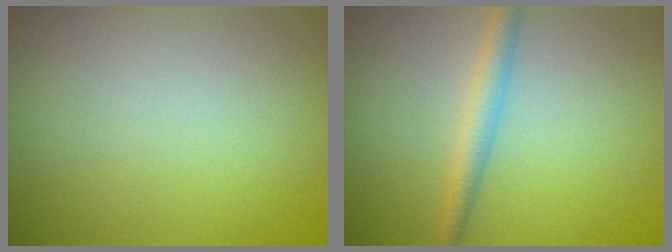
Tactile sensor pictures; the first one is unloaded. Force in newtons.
{"total": 2.2, "press": 2.2, "slide": 0.1}